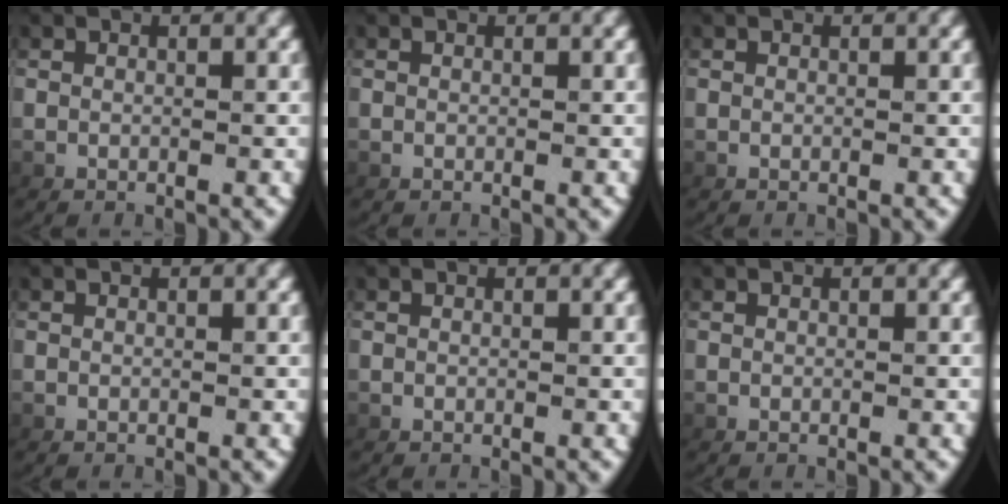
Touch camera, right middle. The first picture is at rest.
{"total": 0.0}
{"total": 0.0}
{"total": 0.0}
{"total": 0.0}
{"total": 0.0}